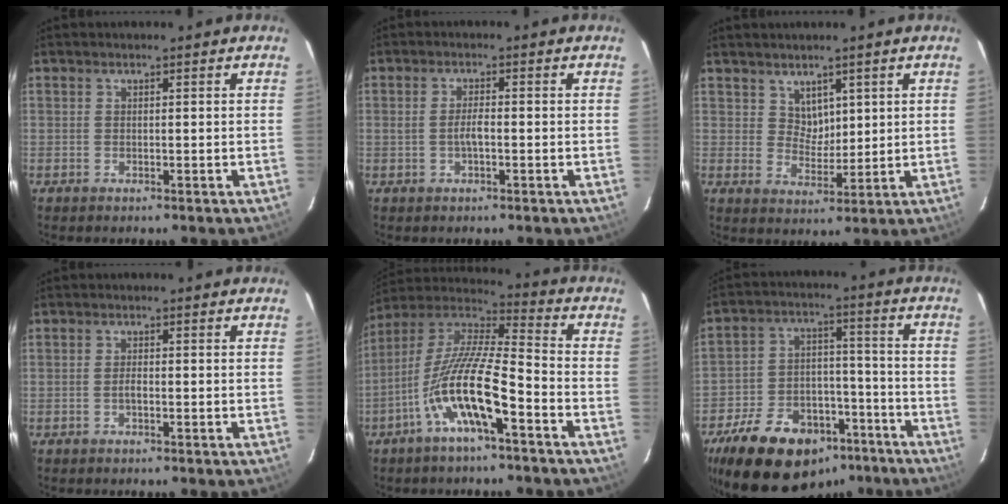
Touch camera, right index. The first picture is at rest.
{"total": 2.4, "force": [-0.6, 0.7, 2.2], "torque": [-0.044, 0.003, -0.012]}
{"total": 4.1, "force": [2.5, 3.0, 1.1], "torque": [-0.010, 0.003, 0.051]}
{"total": 1.3, "force": [-0.5, 0.4, 1.1], "torque": [-0.020, 0.000, -0.011]}
{"total": 15.4, "force": [-7.1, 2.9, 13.3], "torque": [-0.251, -0.012, -0.141]}
{"total": 22.6, "force": [-15.2, 12.7, 11.0], "torque": [-0.233, 0.032, -0.216]}